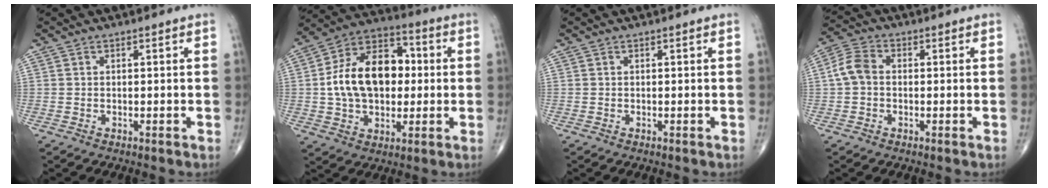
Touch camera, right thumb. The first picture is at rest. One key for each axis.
{"total": 18.0, "fx": 0.9, "fy": 12.0, "fz": 13.4, "tx": -0.197, "ty": 0.029, "tz": 0.011}
{"total": 0.0}
{"total": 5.2, "fx": -0.1, "fy": 3.8, "fz": 3.5, "tx": -0.070, "ty": 0.016, "tz": -0.012}